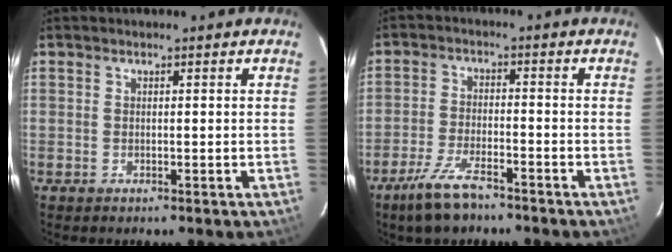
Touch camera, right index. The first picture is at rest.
{"total": 8.0, "force": [-5.9, 2.5, 4.8], "torque": [-0.118, -0.006, -0.110]}